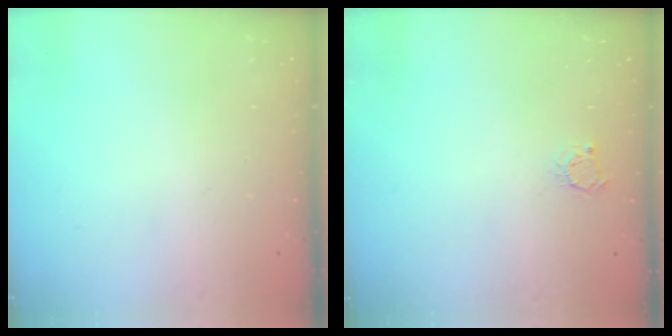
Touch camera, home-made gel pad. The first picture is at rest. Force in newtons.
{"total": 2.6, "press": 2.6, "slide": 0.4}